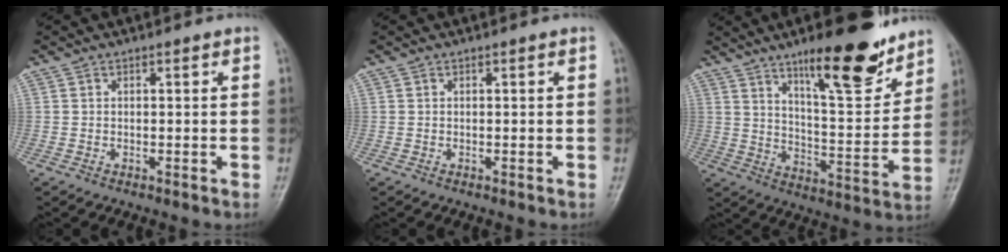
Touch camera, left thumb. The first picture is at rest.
{"total": 0.0}
{"total": 17.3, "force": [11.9, 4.4, 11.7], "torque": [-0.143, -0.080, 0.192]}